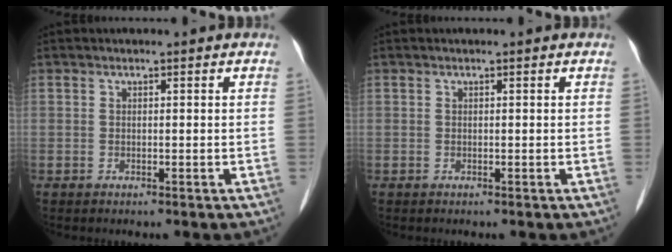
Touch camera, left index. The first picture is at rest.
{"total": 0.0}